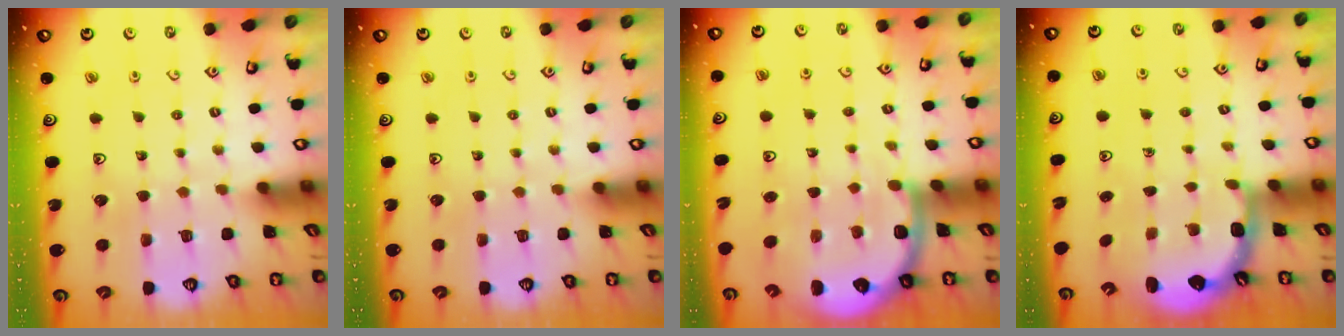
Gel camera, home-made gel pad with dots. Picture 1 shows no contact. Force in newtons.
{"total": 0.0}
{"total": 6.5, "press": 6.1, "slide": 2.4}
{"total": 2.7, "press": 2.1, "slide": 1.7}